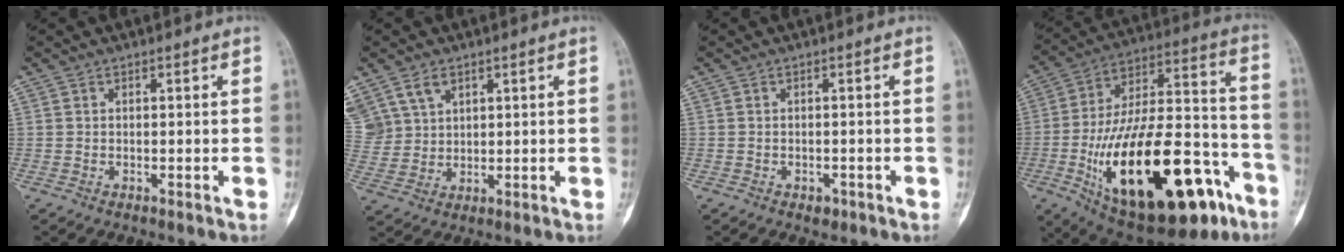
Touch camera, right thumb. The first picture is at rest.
{"total": 12.0, "force": [6.1, 8.9, 5.4], "torque": [-0.125, 0.006, 0.134]}
{"total": 1.6, "force": [-0.9, 1.1, 0.8], "torque": [-0.004, 0.004, -0.009]}
{"total": 35.1, "force": [-14.3, 14.8, 28.5], "torque": [-0.457, 0.053, -0.210]}